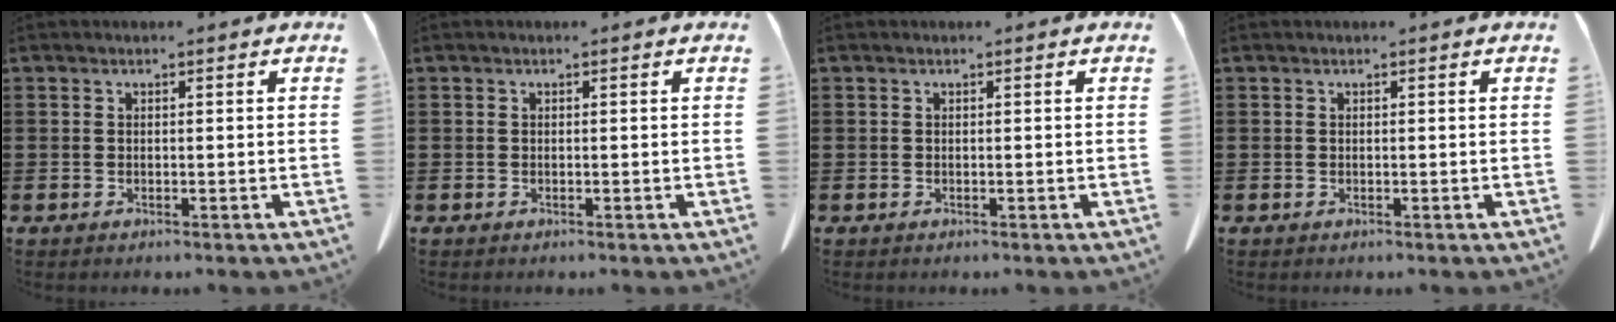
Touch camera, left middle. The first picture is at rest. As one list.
[{"total": 0.0}, {"total": 0.0}, {"total": 0.0}]